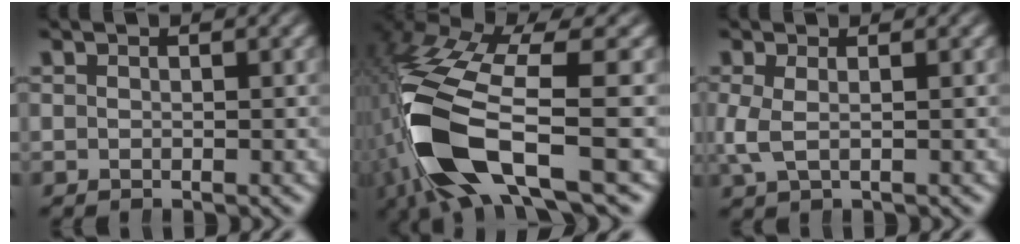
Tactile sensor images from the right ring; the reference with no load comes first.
{"total": 12.5, "force": [-1.5, 6.6, 10.5], "torque": [-0.258, -0.040, -0.006]}
{"total": 2.0, "force": [0.1, 0.9, 1.8], "torque": [-0.053, -0.008, 0.010]}